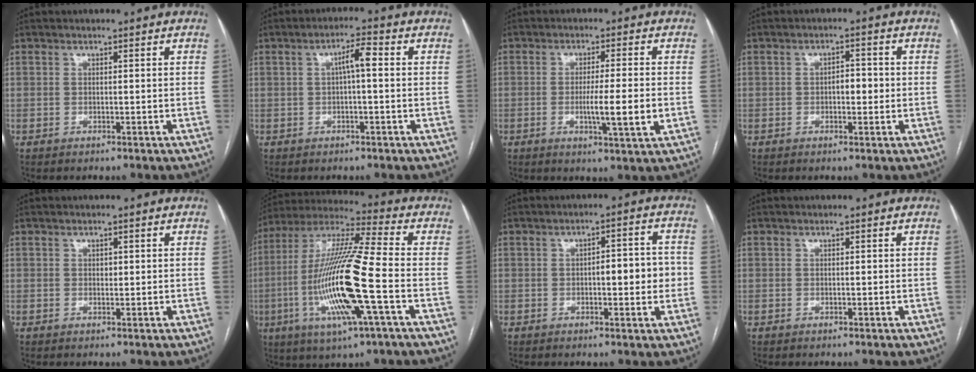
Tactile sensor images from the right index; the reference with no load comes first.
{"total": 3.7, "force": [0.4, 0.6, 3.6], "torque": [-0.061, 0.011, 0.005]}
{"total": 8.6, "force": [-1.7, -0.3, 8.5], "torque": [-0.141, -0.018, -0.030]}
{"total": 3.0, "force": [-0.3, 1.4, 2.6], "torque": [-0.038, 0.008, -0.003]}
{"total": 0.8, "force": [0.2, 0.6, 0.5], "torque": [-0.005, 0.000, 0.003]}
{"total": 19.3, "force": [-4.6, 1.0, 18.7], "torque": [-0.385, -0.013, -0.090]}
{"total": 6.0, "force": [-0.5, 1.9, 5.7], "torque": [-0.076, 0.018, -0.005]}
{"total": 0.0}